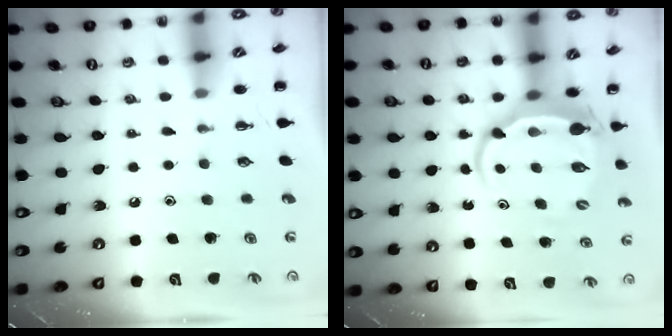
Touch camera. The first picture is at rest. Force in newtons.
{"total": 5.6, "press": 5.5, "slide": 1.0}